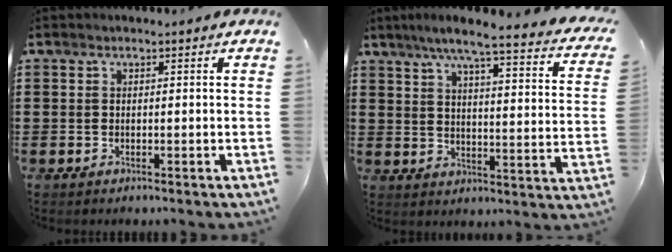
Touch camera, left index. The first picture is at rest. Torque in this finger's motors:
{"motor_torque": [0.15, -1.37, 0.75, 0.19]}